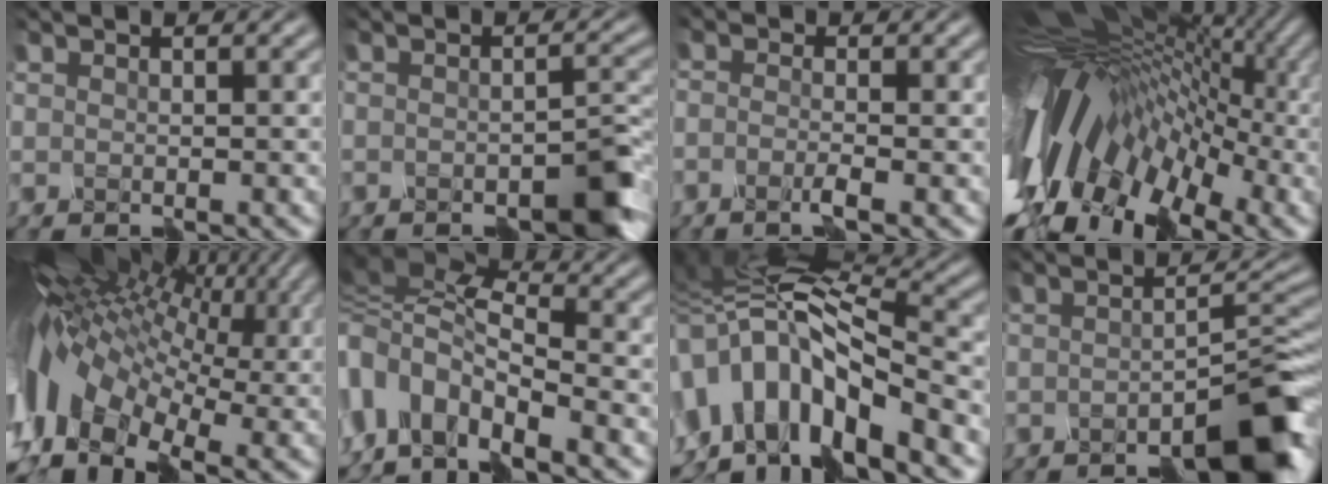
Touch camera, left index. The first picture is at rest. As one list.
[{"total": 5.8, "force": [-4.0, 1.9, 3.8], "torque": [-0.051, -0.011, -0.059]}, {"total": 1.9, "force": [-1.7, -0.8, -0.1], "torque": [-0.015, 0.000, -0.034]}, {"total": 14.0, "force": [-3.7, 8.5, 10.5], "torque": [-0.201, 0.024, -0.066]}, {"total": 12.2, "force": [0.4, 7.8, 9.4], "torque": [-0.199, 0.014, 0.031]}, {"total": 6.5, "force": [-2.6, 3.4, 4.8], "torque": [-0.095, 0.020, -0.069]}, {"total": 10.8, "force": [-4.1, 5.0, 8.7], "torque": [-0.172, 0.020, -0.072]}, {"total": 6.9, "force": [-4.9, 1.3, 4.7], "torque": [-0.054, 0.007, -0.078]}]